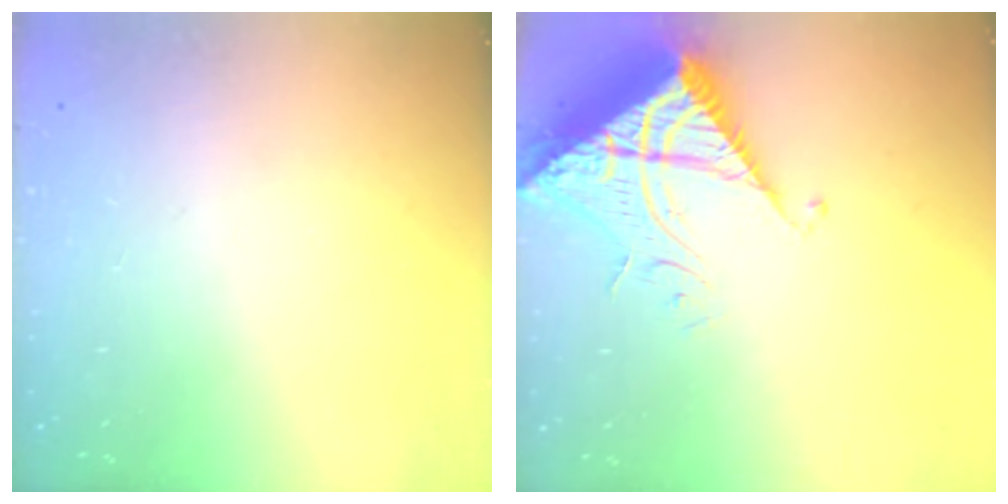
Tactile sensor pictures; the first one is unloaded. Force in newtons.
{"total": 11.5, "press": 11.5, "slide": 1.2}